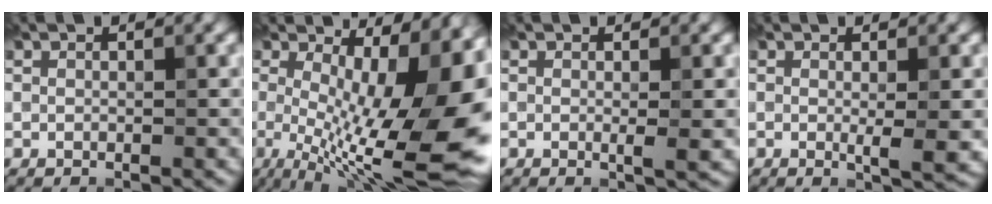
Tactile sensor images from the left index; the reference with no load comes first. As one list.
[{"total": 14.1, "force": [-1.1, 3.3, 13.7], "torque": [-0.187, 0.002, -0.015]}, {"total": 1.7, "force": [-0.3, 0.2, 1.7], "torque": [-0.027, -0.005, -0.007]}, {"total": 3.1, "force": [-0.7, 0.6, 2.9], "torque": [-0.047, -0.008, -0.012]}]